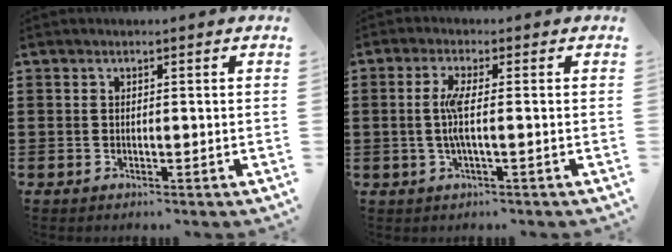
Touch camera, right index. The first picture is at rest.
{"total": 4.0, "force": [-0.3, 0.2, 3.9], "torque": [-0.087, -0.009, -0.013]}